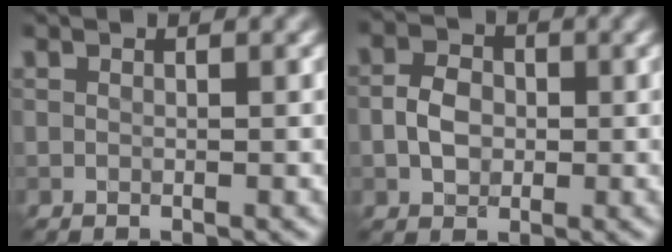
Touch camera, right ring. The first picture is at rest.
{"total": 3.1, "force": [-0.4, 2.3, 1.9], "torque": [-0.037, 0.005, -0.013]}